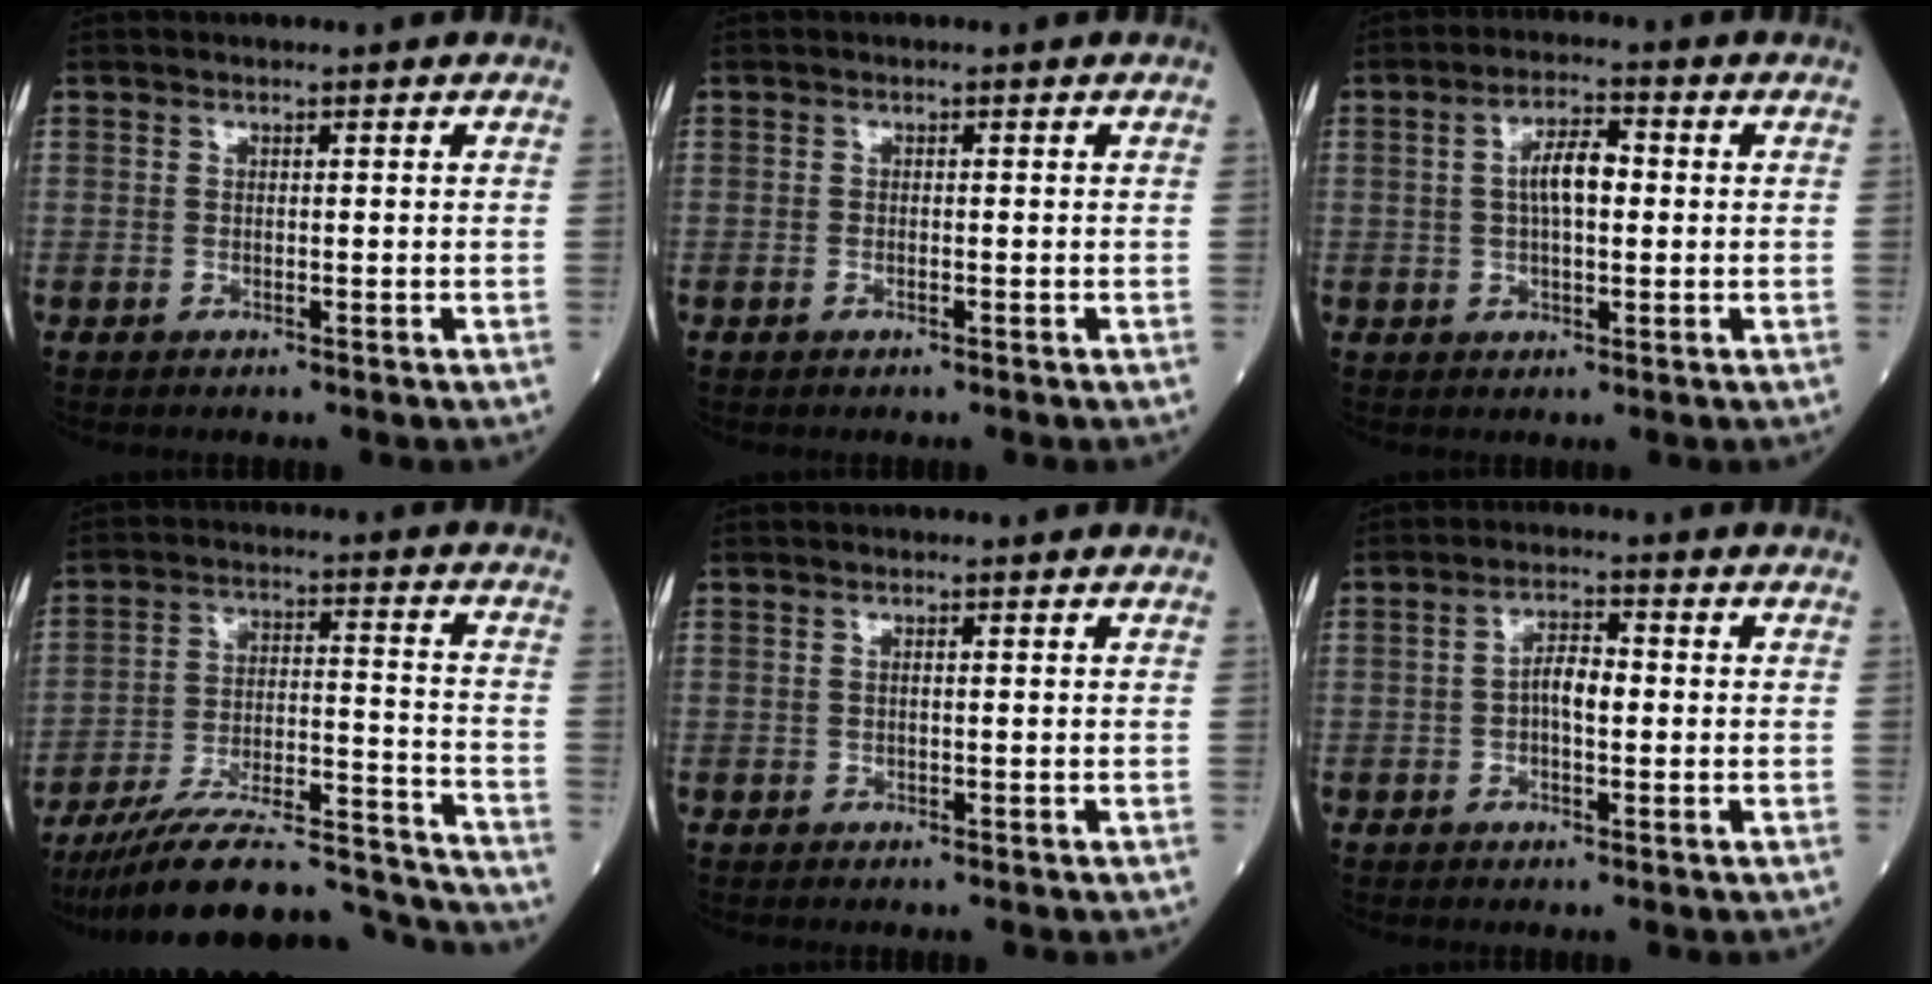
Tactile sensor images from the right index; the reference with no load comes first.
{"total": 1.0, "force": [-0.4, 0.4, 0.8], "torque": [-0.017, -0.001, -0.007]}
{"total": 5.8, "force": [0.6, 2.1, 5.3], "torque": [-0.101, 0.012, 0.008]}
{"total": 21.6, "force": [-20.0, 2.1, 7.9], "torque": [-0.106, 0.015, -0.311]}
{"total": 0.5, "force": [0.1, 0.1, 0.5], "torque": [-0.013, 0.000, 0.000]}
{"total": 4.0, "force": [-0.3, 1.5, 3.7], "torque": [-0.068, 0.011, -0.008]}